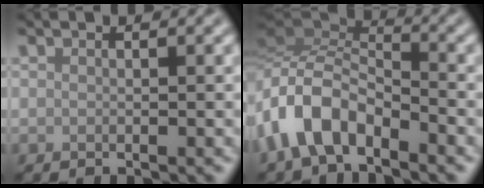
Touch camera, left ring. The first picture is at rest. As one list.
[{"total": 6.2, "force": [-3.8, 3.2, 3.8], "torque": [-0.070, 0.004, -0.089]}]